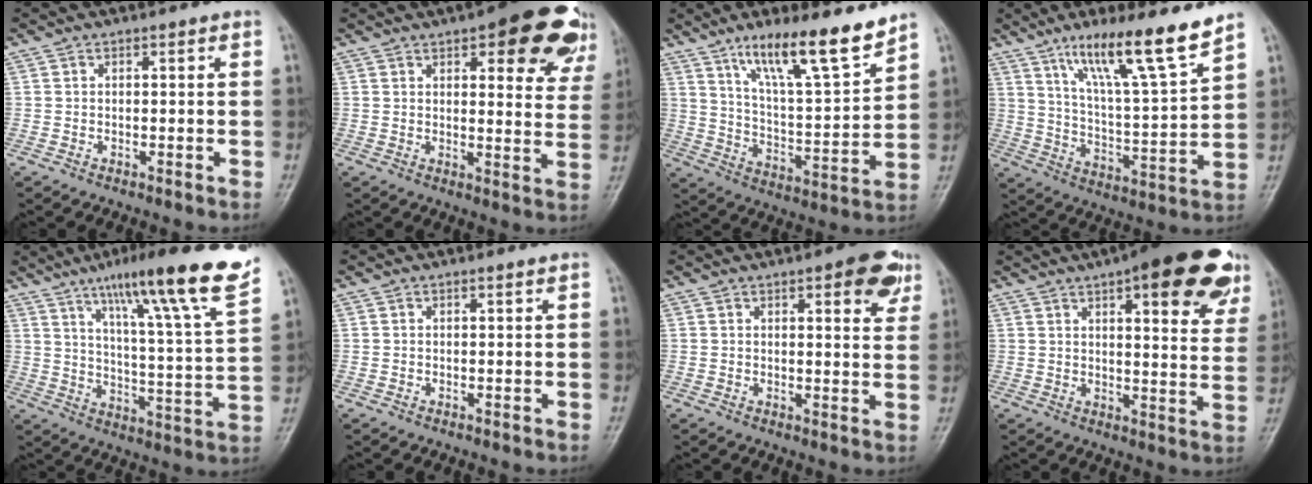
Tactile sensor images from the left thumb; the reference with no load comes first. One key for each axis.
{"total": 17.8, "fx": 10.1, "fy": 6.5, "fz": 13.1, "tx": -0.120, "ty": -0.037, "tz": 0.115}
{"total": 15.5, "fx": 11.1, "fy": 2.7, "fz": 10.5, "tx": -0.159, "ty": -0.070, "tz": 0.197}
{"total": 15.6, "fx": 10.9, "fy": 1.2, "fz": 11.1, "tx": -0.178, "ty": -0.063, "tz": 0.191}
{"total": 20.3, "fx": 13.4, "fy": 1.3, "fz": 15.2, "tx": -0.211, "ty": -0.052, "tz": 0.200}
{"total": 0.0}
{"total": 8.1, "fx": 4.3, "fy": 2.9, "fz": 6.2, "tx": -0.050, "ty": -0.014, "tz": 0.047}
{"total": 21.4, "fx": 12.0, "fy": 7.0, "fz": 16.3, "tx": -0.179, "ty": -0.024, "tz": 0.147}